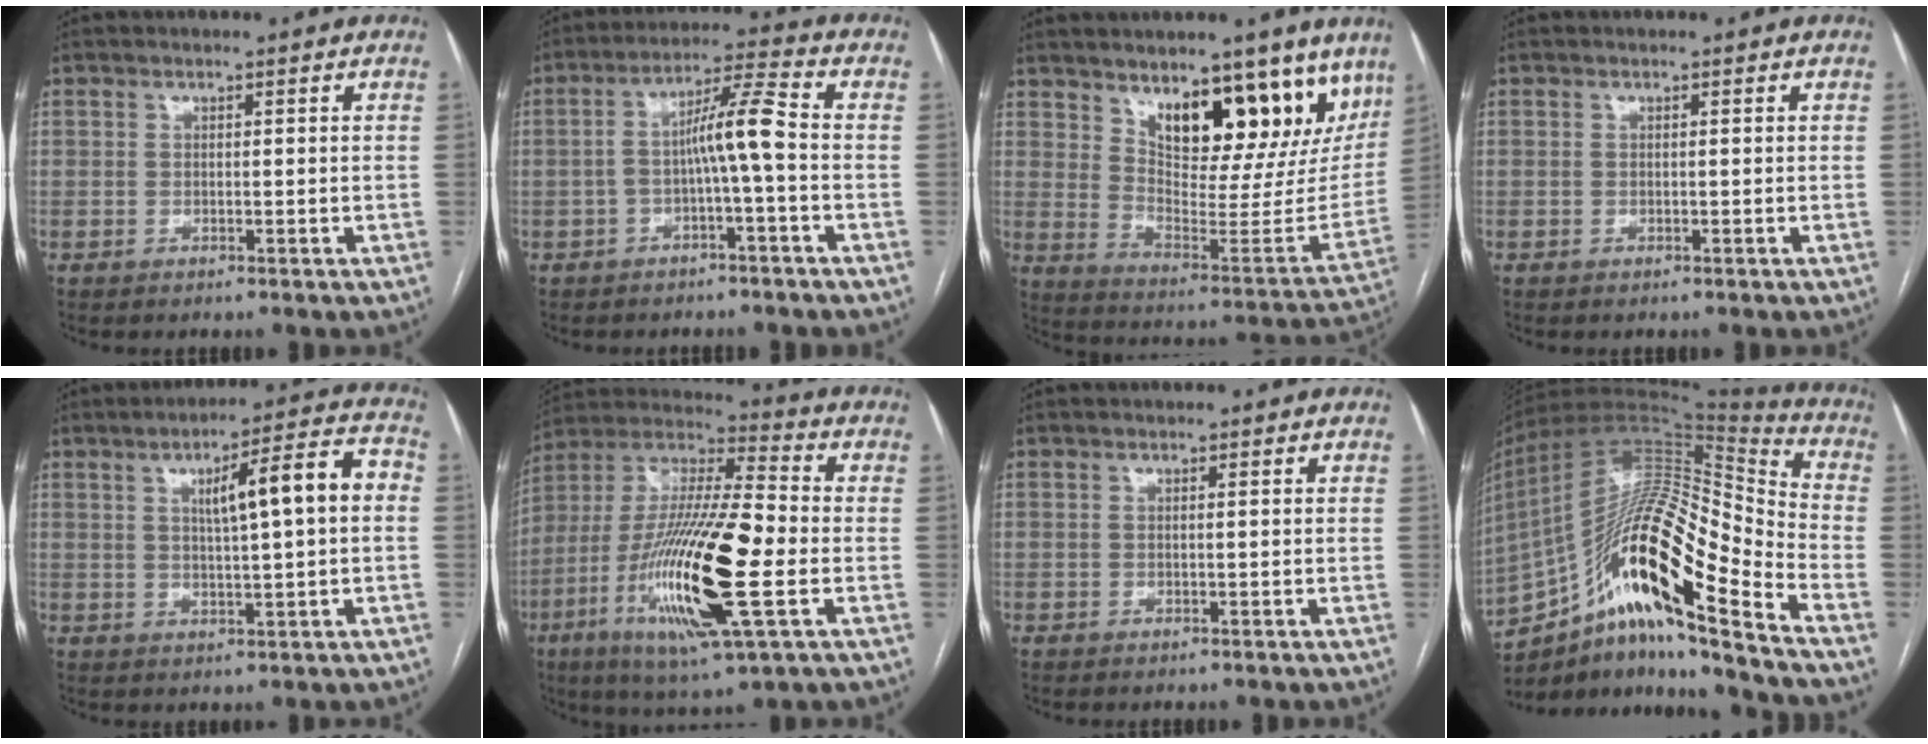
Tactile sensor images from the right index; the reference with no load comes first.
{"total": 6.9, "force": [-1.2, 0.1, 6.8], "torque": [-0.120, 0.027, -0.020]}
{"total": 18.8, "force": [12.9, 6.7, 12.0], "torque": [-0.144, -0.024, 0.191]}
{"total": 0.0}
{"total": 10.2, "force": [1.4, 1.1, 10.1], "torque": [-0.146, 0.025, 0.021]}
{"total": 23.7, "force": [-5.9, 3.7, 22.7], "torque": [-0.461, -0.027, -0.108]}
{"total": 0.0}
{"total": 23.6, "force": [-13.1, 3.3, 19.3], "torque": [-0.346, 0.017, -0.230]}